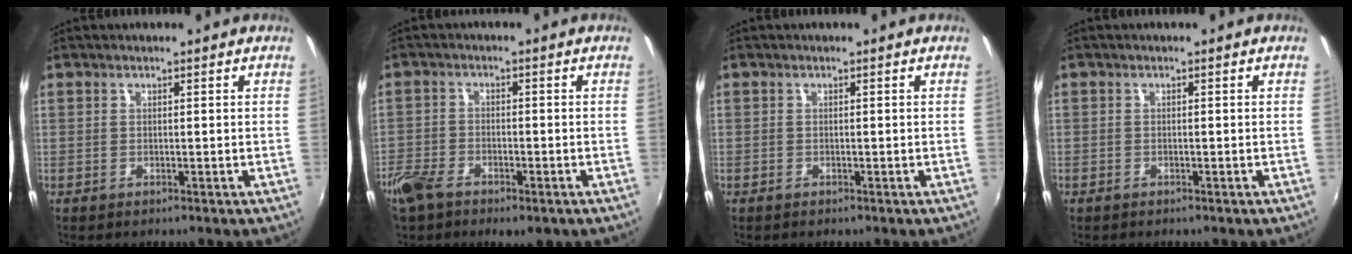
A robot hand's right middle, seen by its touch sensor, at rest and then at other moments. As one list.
[{"total": 8.9, "force": [-5.7, 4.8, 4.9], "torque": [-0.125, -0.019, -0.105]}, {"total": 0.6, "force": [-0.4, 0.4, 0.0], "torque": [-0.001, 0.000, -0.008]}, {"total": 0.9, "force": [-0.6, 0.7, -0.1], "torque": [-0.004, 0.002, -0.010]}]